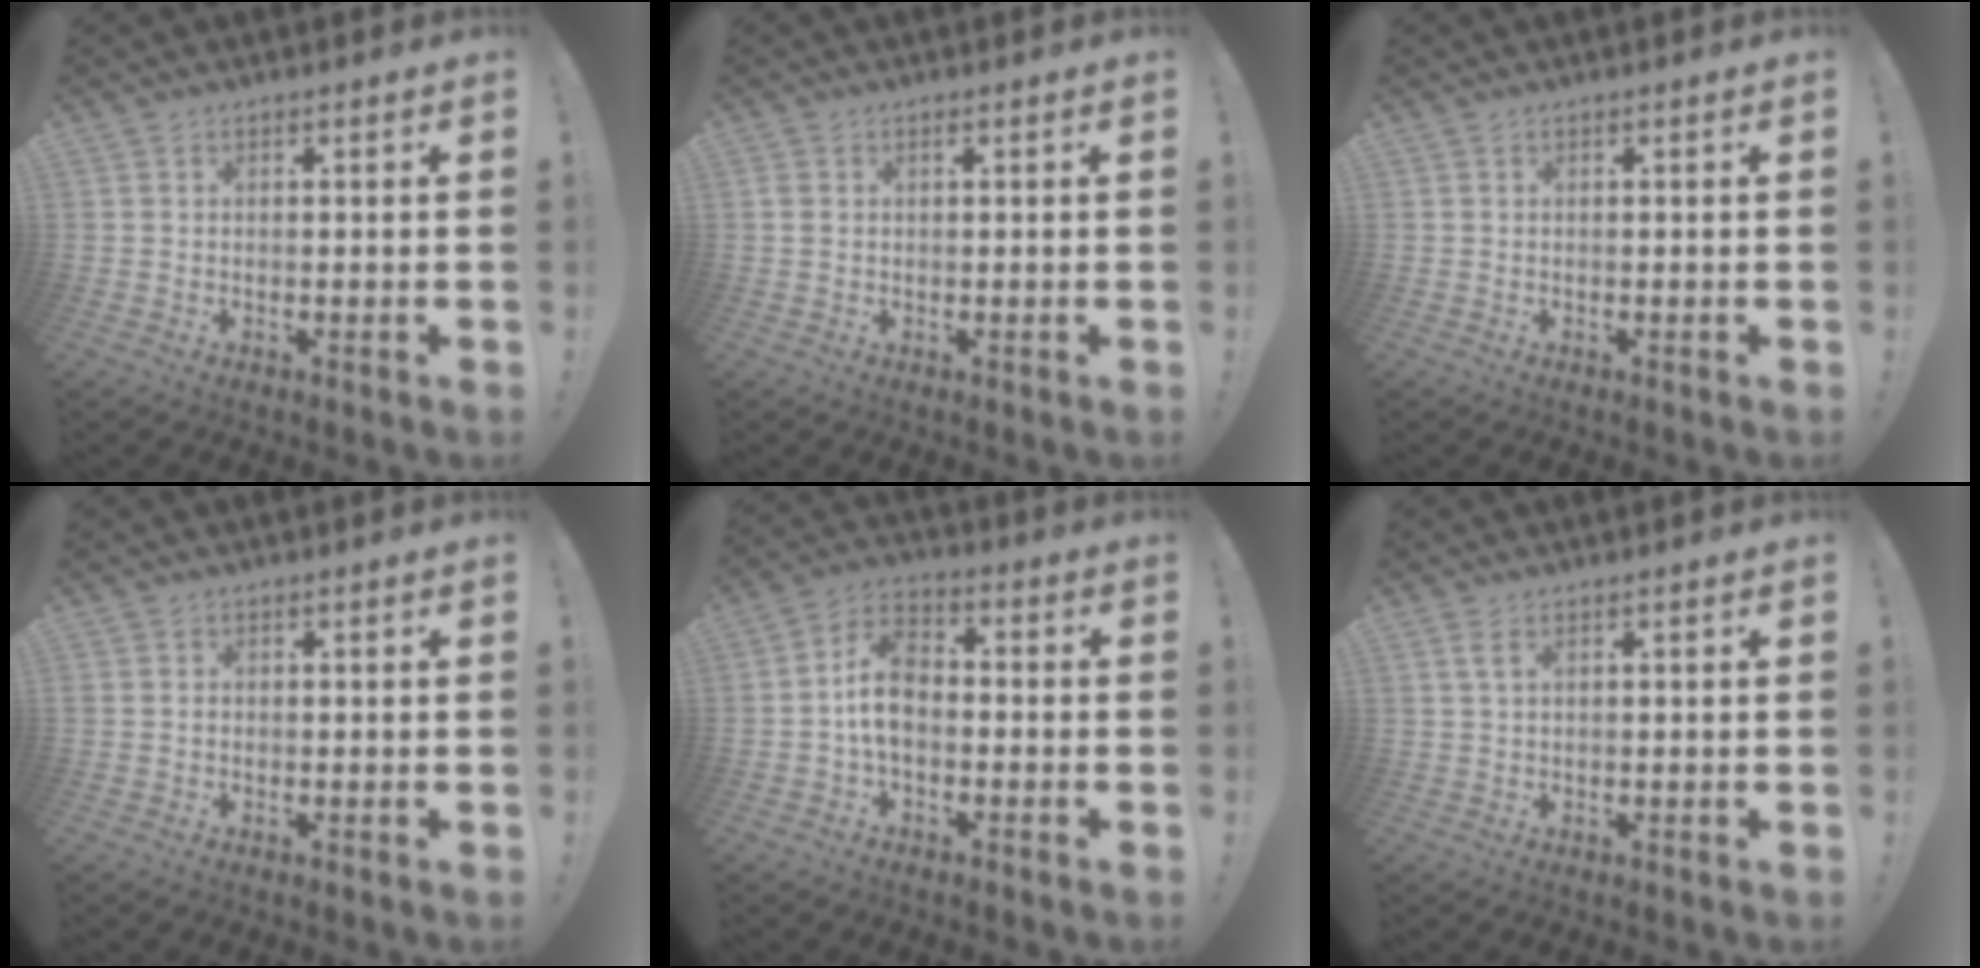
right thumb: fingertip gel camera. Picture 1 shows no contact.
{"total": 1.1, "force": [0.3, 0.8, 0.7], "torque": [-0.011, 0.002, 0.005]}
{"total": 0.0}
{"total": 0.5, "force": [0.0, 0.5, 0.0], "torque": [0.000, 0.003, 0.000]}
{"total": 9.4, "force": [-1.8, 6.2, 6.9], "torque": [-0.130, 0.009, -0.033]}
{"total": 2.6, "force": [1.1, 0.7, 2.2], "torque": [-0.040, 0.000, 0.017]}